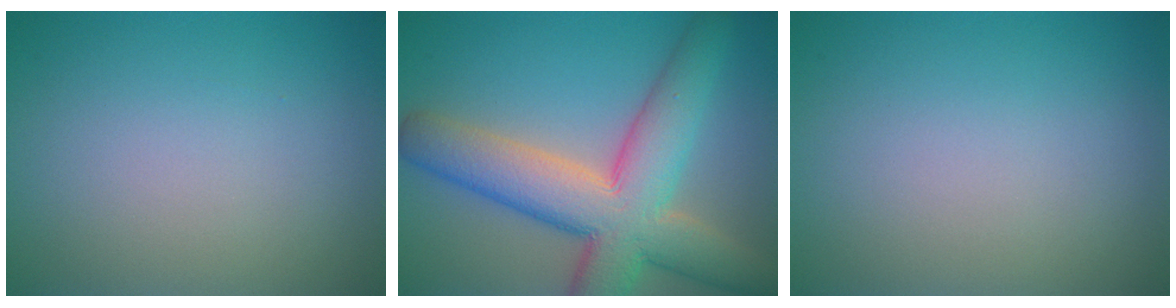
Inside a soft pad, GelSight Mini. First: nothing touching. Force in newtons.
{"total": 10.3, "press": 10.3, "slide": 0.5}
{"total": 0.0}